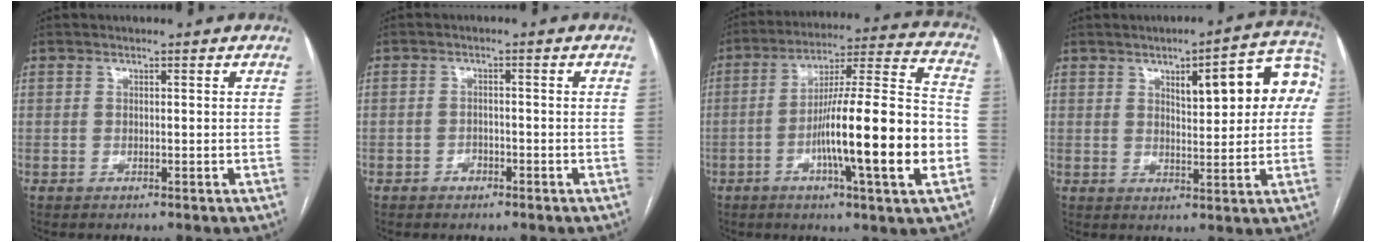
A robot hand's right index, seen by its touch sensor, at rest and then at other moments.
{"total": 1.7, "force": [-1.1, 1.2, 0.5], "torque": [-0.006, 0.006, -0.018]}
{"total": 19.7, "force": [-5.2, 0.7, 19.0], "torque": [-0.291, 0.006, -0.082]}
{"total": 12.1, "force": [3.4, 3.3, 11.2], "torque": [-0.137, 0.030, 0.042]}